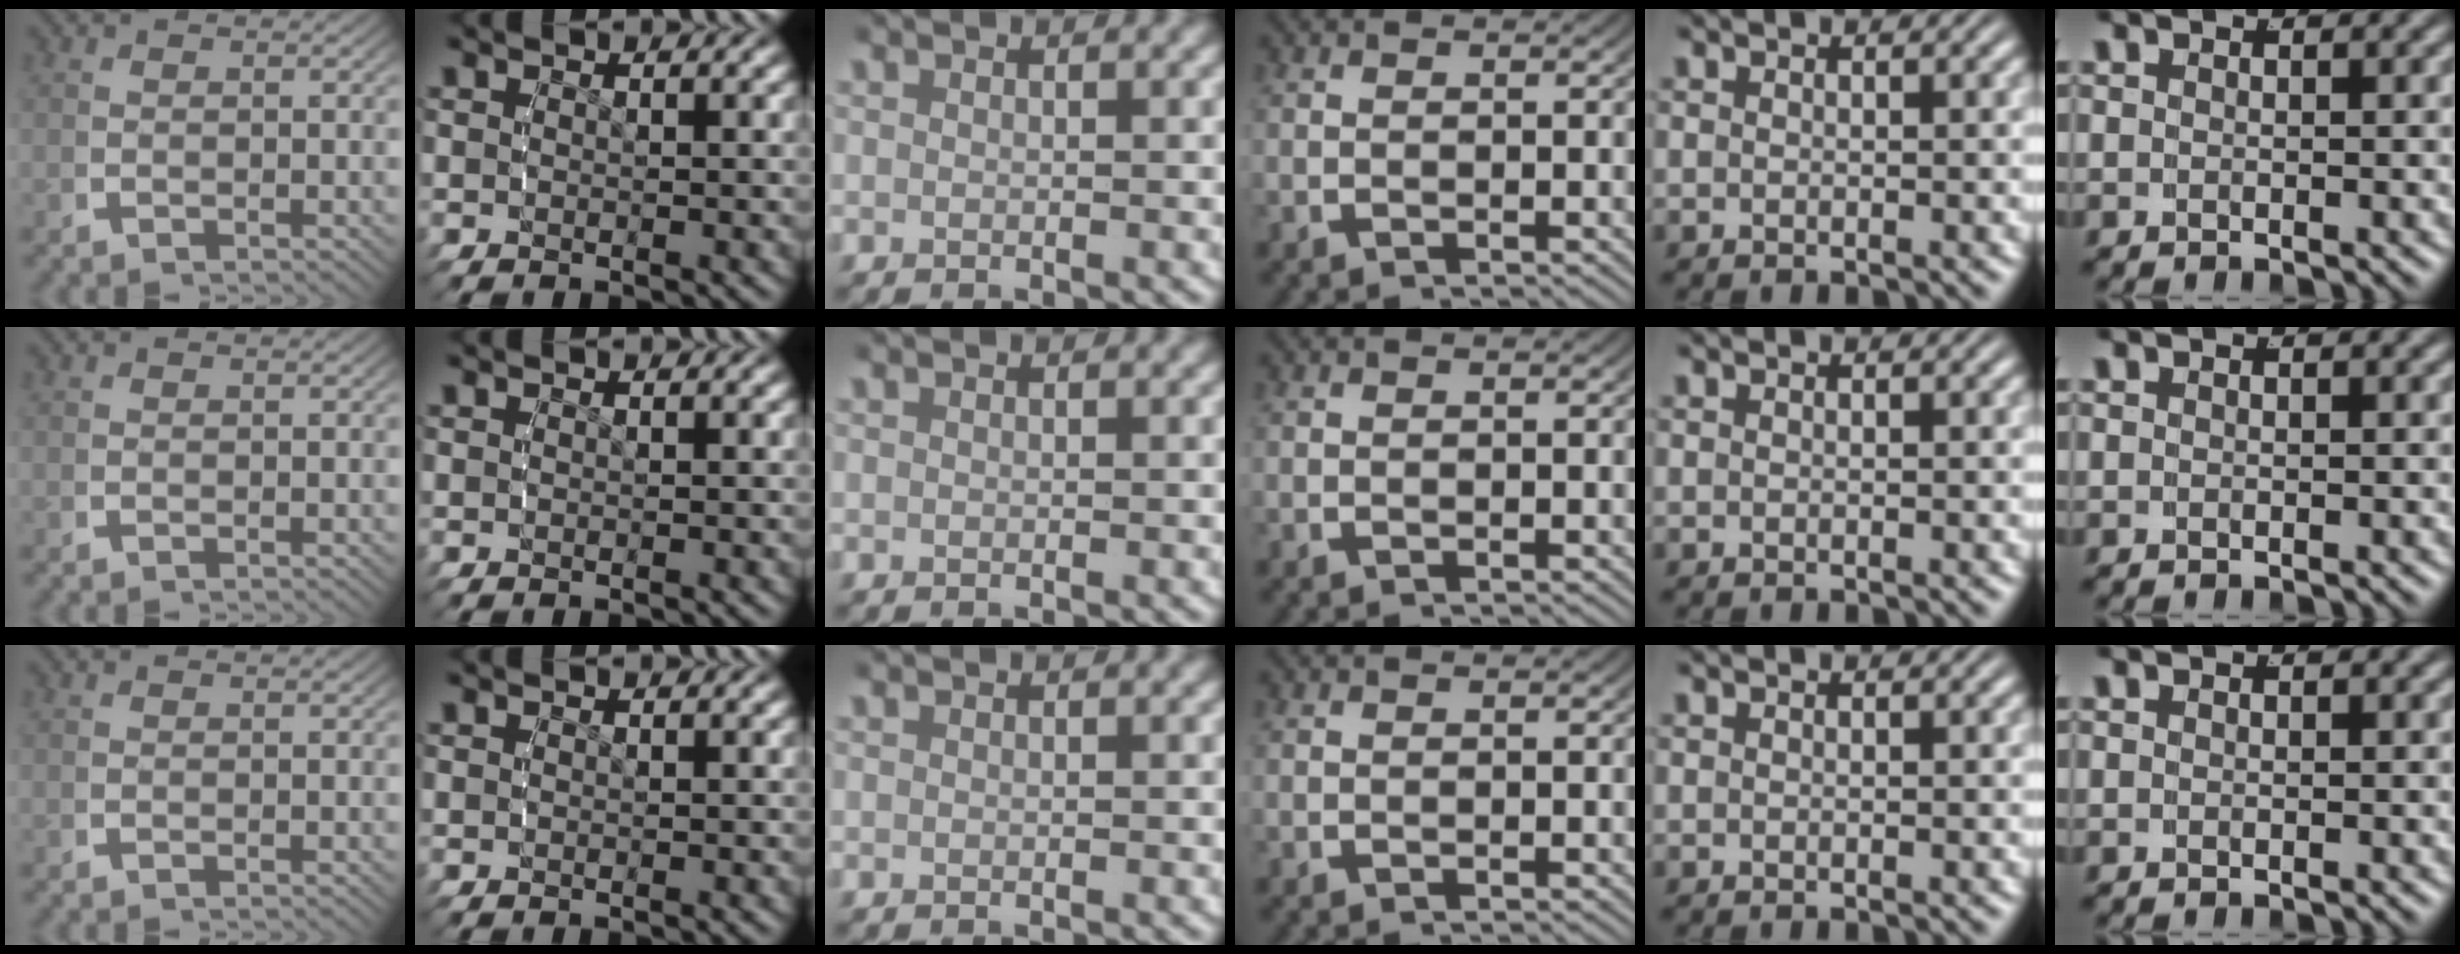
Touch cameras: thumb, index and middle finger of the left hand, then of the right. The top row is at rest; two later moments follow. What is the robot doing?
{"motion": "reach", "object": "air blower"}